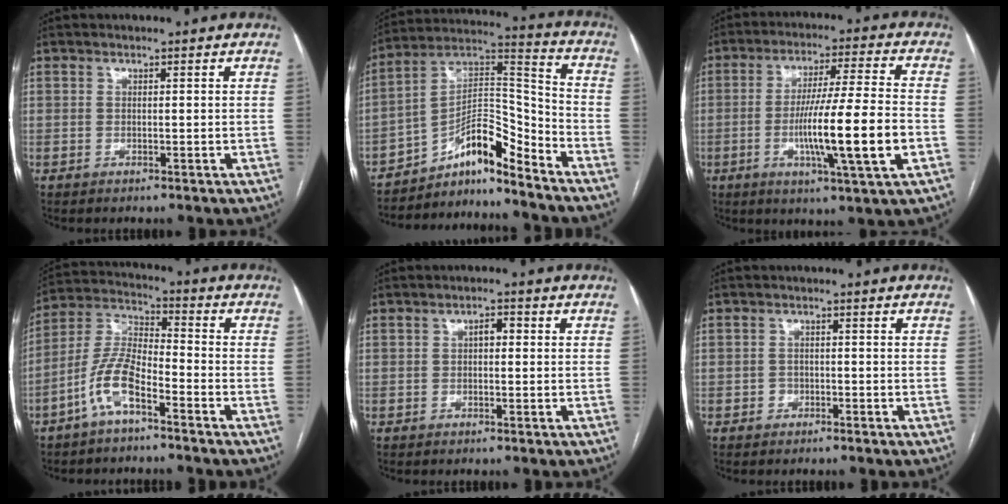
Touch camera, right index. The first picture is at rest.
{"total": 11.2, "force": [-9.1, 1.7, 6.4], "torque": [-0.110, 0.044, -0.151]}
{"total": 14.7, "force": [-3.5, -0.2, 14.3], "torque": [-0.249, -0.007, -0.060]}
{"total": 8.9, "force": [-5.0, 2.4, 7.0], "torque": [-0.159, 0.012, -0.103]}
{"total": 1.8, "force": [0.1, 0.9, 1.6], "torque": [-0.022, 0.011, 0.000]}
{"total": 1.3, "force": [-0.8, 1.0, 0.0], "torque": [0.002, 0.005, -0.018]}